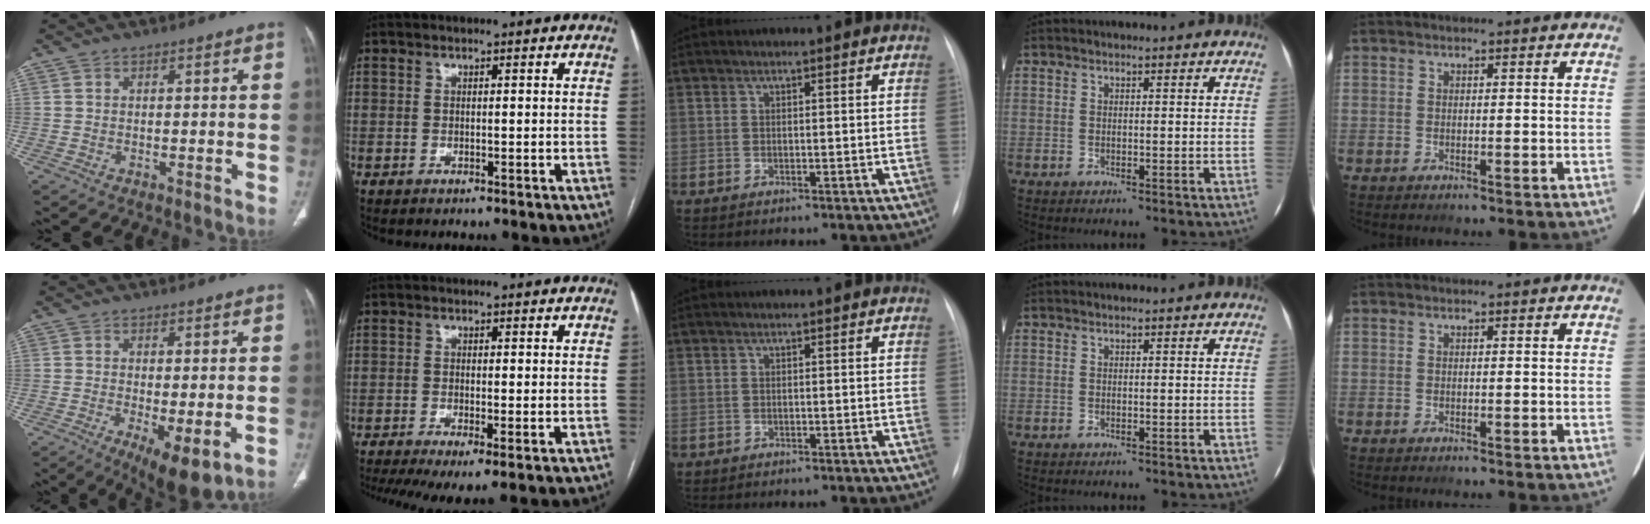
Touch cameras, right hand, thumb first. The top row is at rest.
{"thumb": {"total": 8.7, "force": [-2.6, 2.8, 7.8], "torque": [-0.124, -0.021, -0.035]}, "index": {"total": 7.1, "force": [-4.0, 1.7, 5.6], "torque": [-0.092, -0.014, -0.069]}}